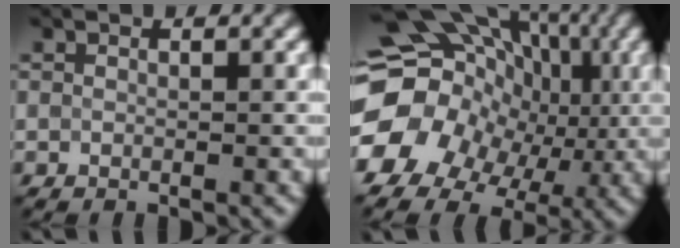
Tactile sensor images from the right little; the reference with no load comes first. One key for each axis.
{"total": 17.6, "fx": -0.2, "fy": 14.6, "fz": 9.8, "tx": -0.182, "ty": 0.002, "tz": -0.010}